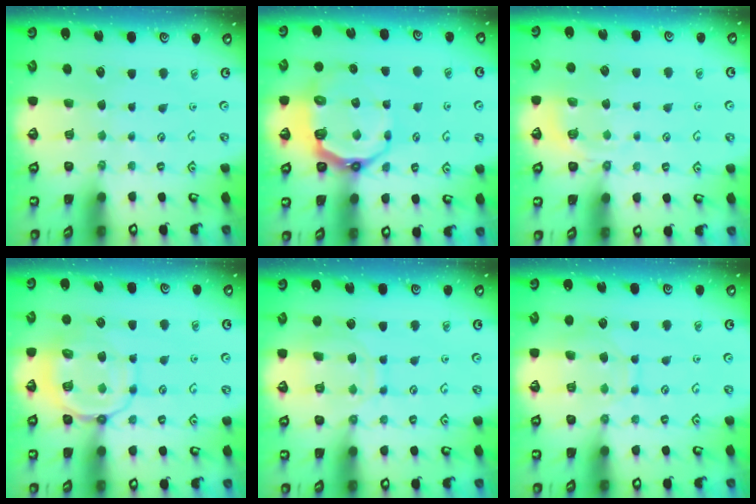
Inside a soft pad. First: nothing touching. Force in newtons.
{"total": 9.6, "press": 8.5, "slide": 4.4}
{"total": 4.8, "press": 4.5, "slide": 1.7}
{"total": 11.3, "press": 11.2, "slide": 1.2}
{"total": 11.0, "press": 11.0, "slide": 0.8}
{"total": 9.7, "press": 9.7, "slide": 0.8}